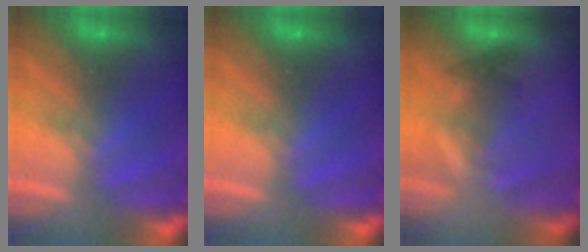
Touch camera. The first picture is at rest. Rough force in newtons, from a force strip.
{"total": 0.0}
{"total": 2.2}